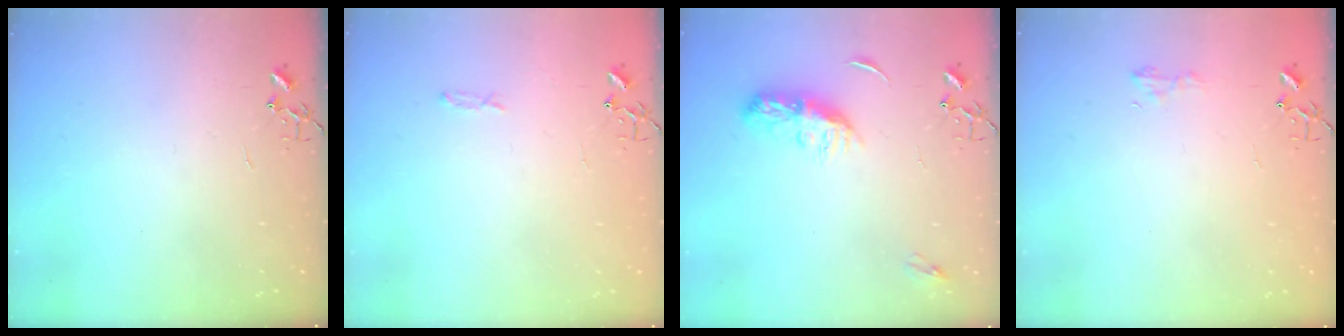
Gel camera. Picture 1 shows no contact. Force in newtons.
{"total": 3.3, "press": 3.3, "slide": 0.4}
{"total": 8.3, "press": 8.3, "slide": 0.4}
{"total": 5.6, "press": 5.6, "slide": 0.6}